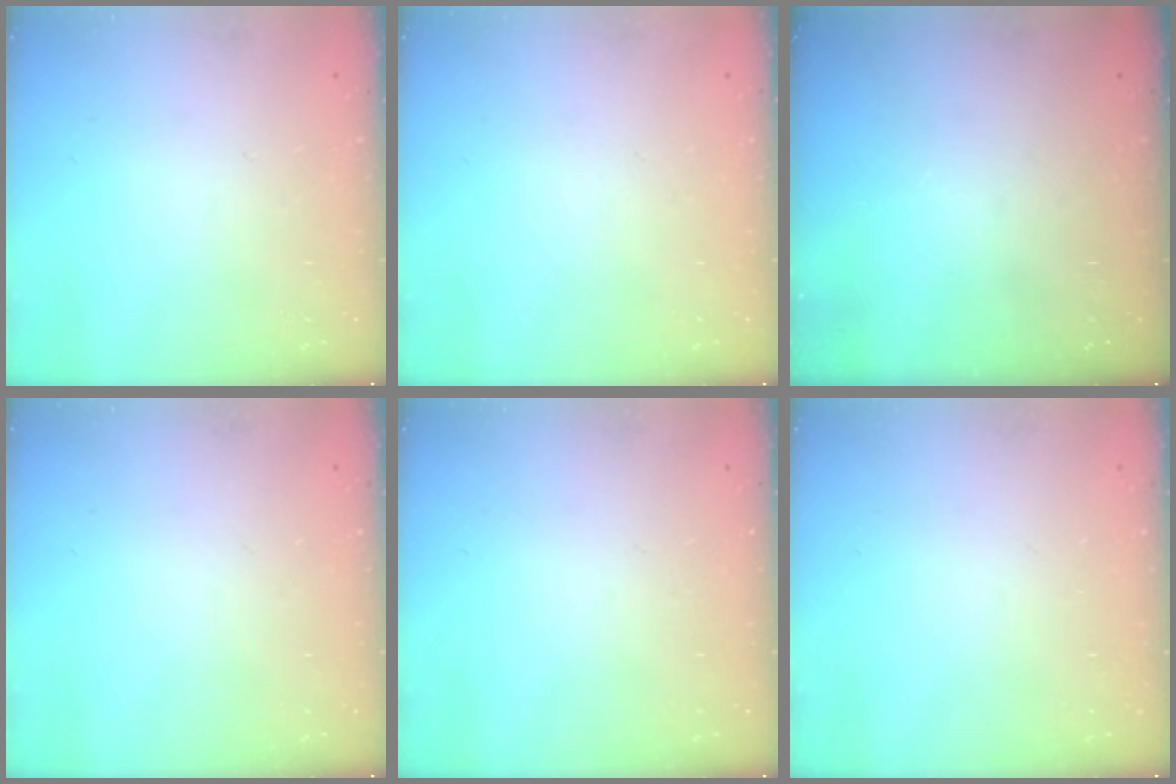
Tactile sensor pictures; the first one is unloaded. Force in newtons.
{"total": 0.0}
{"total": 0.0}
{"total": 0.0}
{"total": 0.0}
{"total": 0.0}